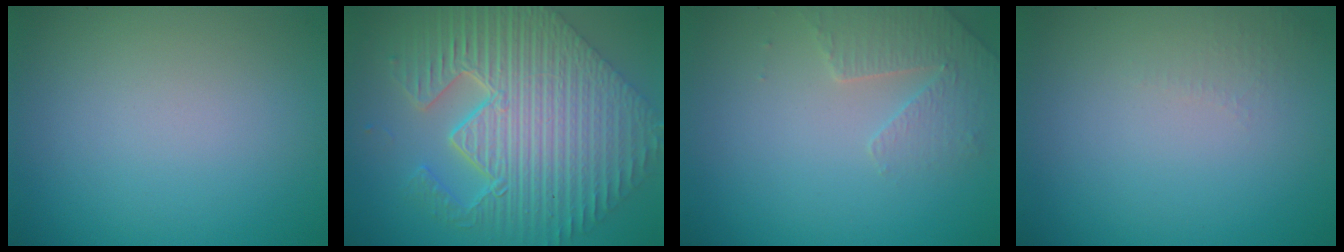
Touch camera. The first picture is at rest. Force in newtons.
{"total": 11.1, "press": 8.1, "slide": 7.6}
{"total": 2.8, "press": 2.7, "slide": 0.7}
{"total": 1.0, "press": 0.9, "slide": 0.3}